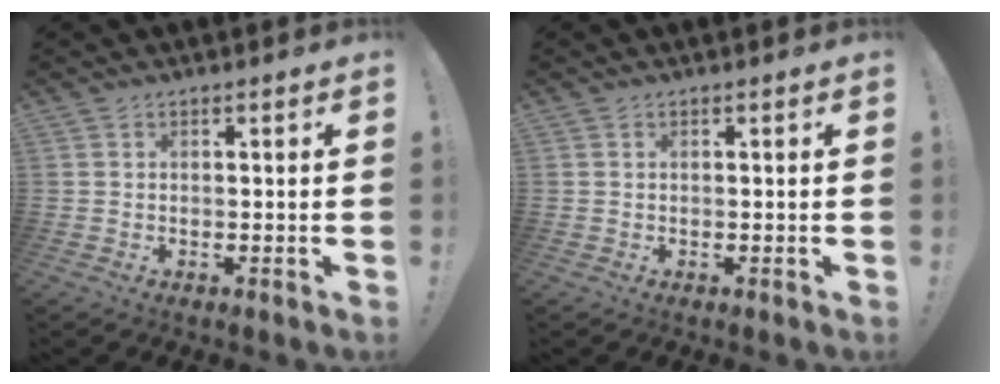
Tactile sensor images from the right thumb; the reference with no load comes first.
{"total": 0.0}